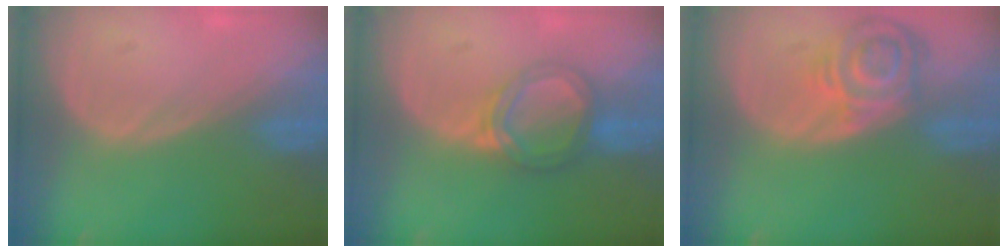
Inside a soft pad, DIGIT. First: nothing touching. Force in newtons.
{"total": 5.3, "press": 5.0, "slide": 1.8}
{"total": 7.8, "press": 7.0, "slide": 3.6}